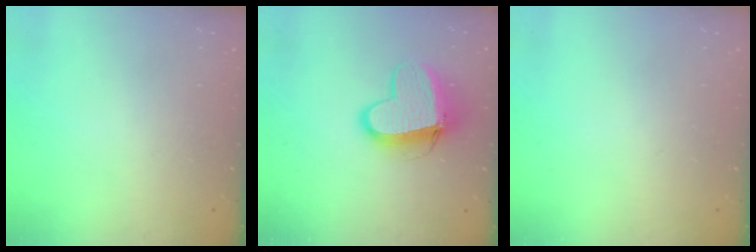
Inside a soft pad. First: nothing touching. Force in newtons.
{"total": 11.7, "press": 11.6, "slide": 1.3}
{"total": 0.0}